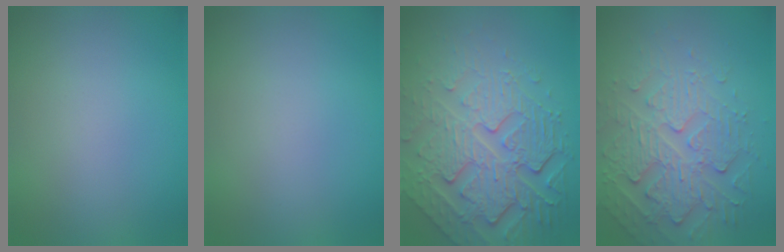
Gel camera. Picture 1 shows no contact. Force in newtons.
{"total": 0.0}
{"total": 8.0, "press": 5.6, "slide": 5.7}
{"total": 4.7, "press": 4.2, "slide": 2.3}